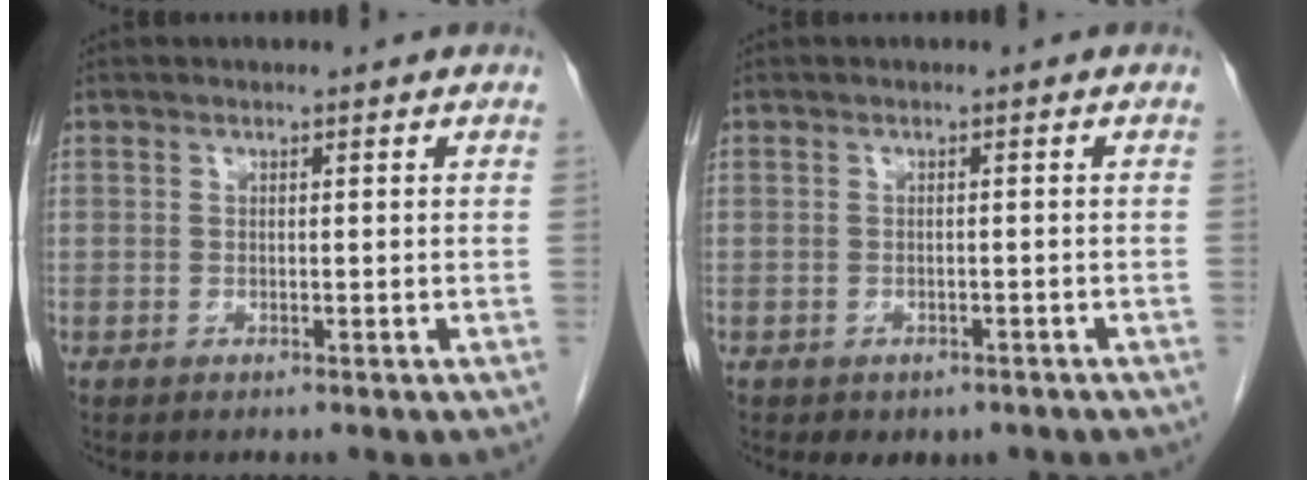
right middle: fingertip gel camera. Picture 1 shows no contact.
{"total": 3.1, "force": [-2.2, 1.8, 1.1], "torque": [-0.011, -0.001, -0.022]}